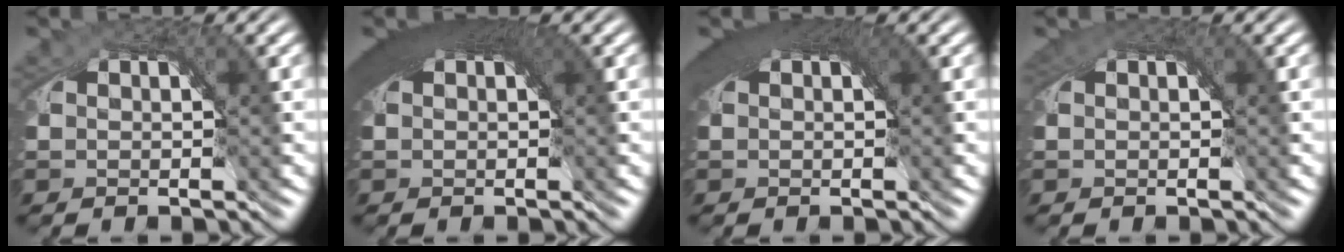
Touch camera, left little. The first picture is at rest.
{"total": 5.8, "force": [1.9, 2.1, 5.1], "torque": [-0.060, 0.016, 0.020]}
{"total": 4.4, "force": [1.6, 1.4, 3.9], "torque": [-0.044, 0.012, 0.018]}
{"total": 0.6, "force": [0.1, -0.1, 0.5], "torque": [-0.002, -0.003, 0.003]}